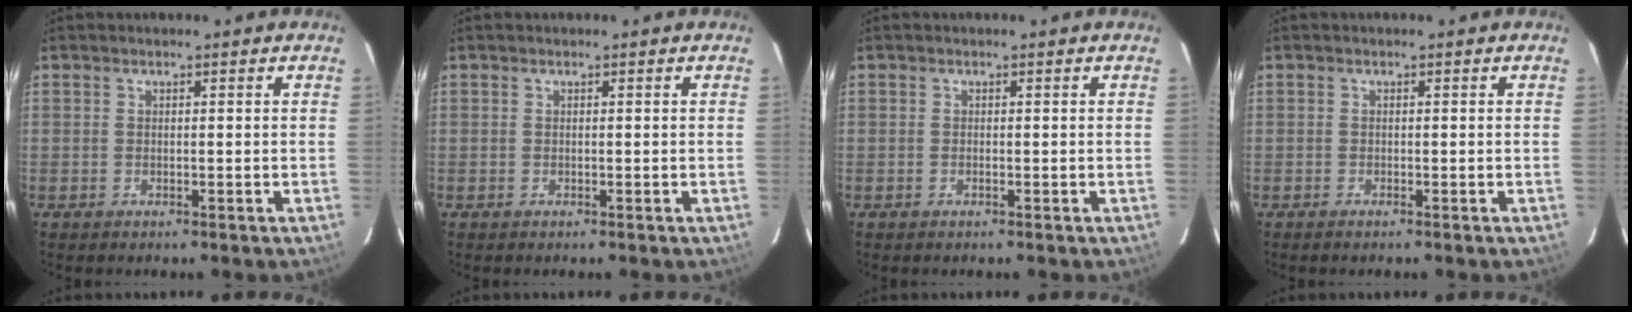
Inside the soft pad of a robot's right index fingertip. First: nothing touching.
{"total": 0.0}
{"total": 0.0}
{"total": 0.5, "force": [-0.4, 0.0, 0.3], "torque": [-0.009, -0.001, -0.007]}